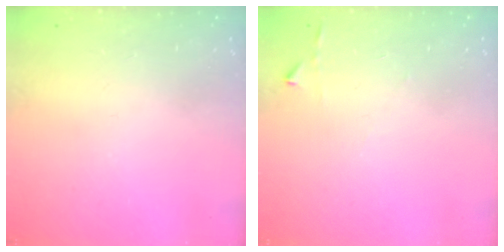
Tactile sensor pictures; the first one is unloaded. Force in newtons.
{"total": 2.9, "press": 2.9, "slide": 0.3}